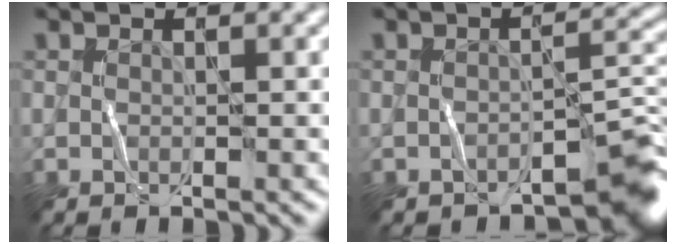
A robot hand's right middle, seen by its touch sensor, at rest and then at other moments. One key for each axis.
{"total": 4.5, "fx": -3.4, "fy": 1.3, "fz": 2.7, "tx": -0.022, "ty": 0.006, "tz": -0.046}